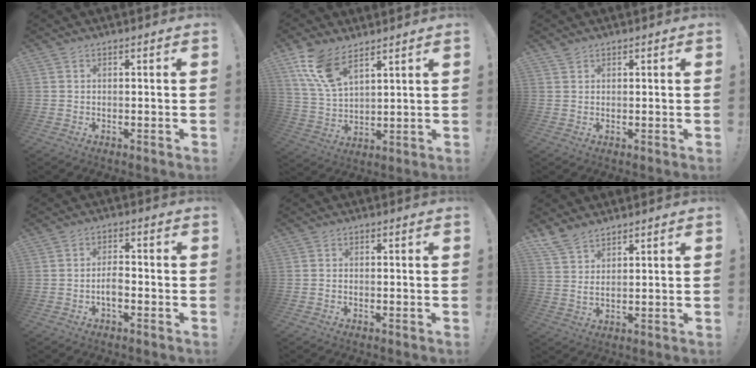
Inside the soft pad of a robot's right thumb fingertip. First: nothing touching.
{"total": 11.4, "force": [7.7, 5.0, 6.7], "torque": [-0.133, -0.030, 0.150]}
{"total": 1.3, "force": [1.1, 0.6, 0.2], "torque": [0.003, -0.003, 0.021]}
{"total": 3.9, "force": [-1.5, 2.3, 2.8], "torque": [-0.040, 0.005, -0.028]}
{"total": 0.6, "force": [-0.5, 0.1, 0.3], "torque": [-0.008, 0.002, -0.008]}
{"total": 5.5, "force": [4.7, 1.8, 2.3], "torque": [-0.050, -0.021, 0.090]}